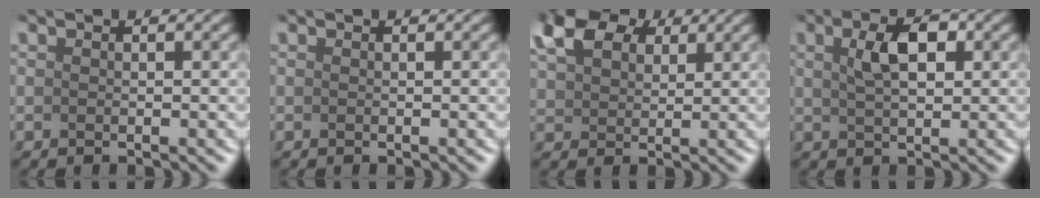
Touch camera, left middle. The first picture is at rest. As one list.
[{"total": 0.0}, {"total": 4.9, "force": [3.6, 2.8, 1.9], "torque": [-0.080, 0.030, 0.077]}, {"total": 1.3, "force": [0.5, -0.2, 1.2], "torque": [-0.050, 0.006, 0.030]}]